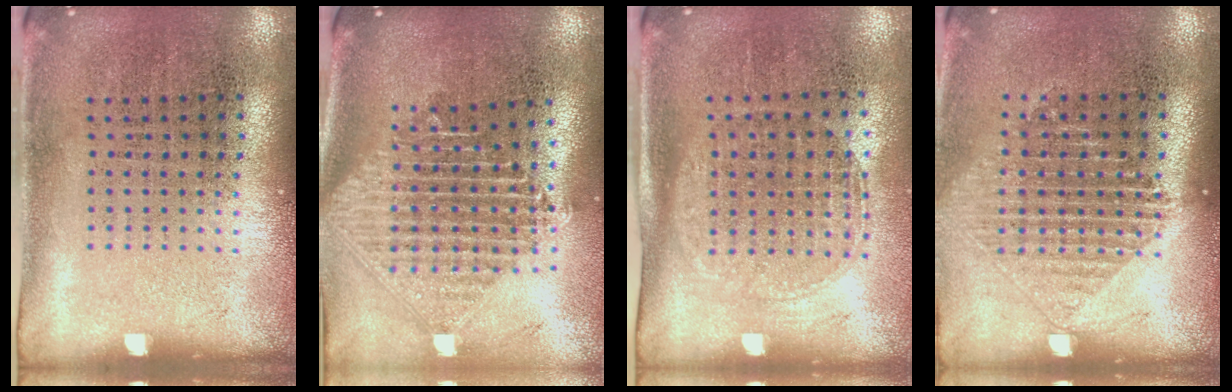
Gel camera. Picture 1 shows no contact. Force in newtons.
{"total": 2.3, "press": 1.8, "slide": 1.4}
{"total": 1.5, "press": 1.3, "slide": 0.7}
{"total": 1.2, "press": 1.2, "slide": 0.5}